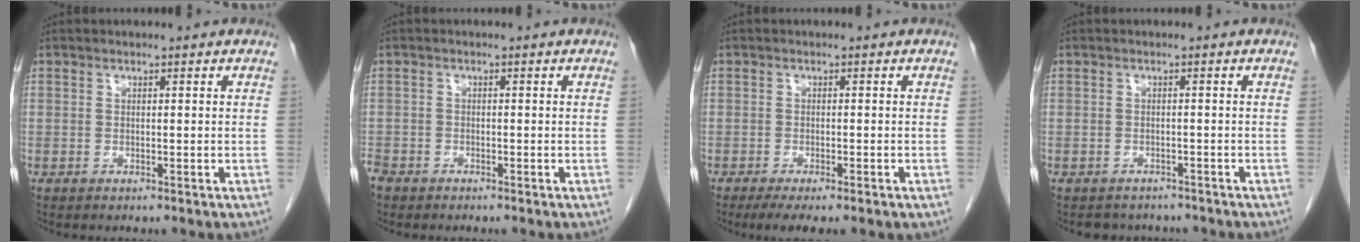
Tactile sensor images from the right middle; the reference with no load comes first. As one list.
[{"total": 2.9, "force": [-2.3, 1.6, 0.7], "torque": [-0.021, -0.001, -0.047]}, {"total": 6.3, "force": [-4.4, 1.6, 4.2], "torque": [-0.055, -0.013, -0.062]}, {"total": 4.4, "force": [-3.9, 1.9, 0.2], "torque": [-0.002, 0.004, -0.048]}]